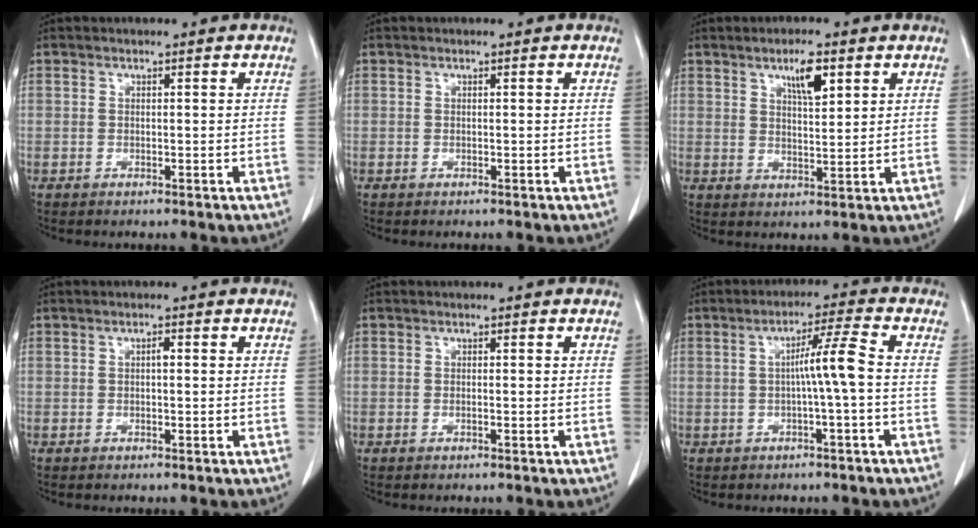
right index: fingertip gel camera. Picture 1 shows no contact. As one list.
[{"total": 0.0}, {"total": 5.4, "force": [2.9, 1.3, 4.4], "torque": [-0.078, -0.001, 0.050]}, {"total": 1.0, "force": [0.1, 0.3, 0.9], "torque": [-0.016, 0.003, 0.001]}, {"total": 0.0}, {"total": 5.3, "force": [-0.4, -0.8, 5.2], "torque": [-0.089, 0.012, -0.006]}]